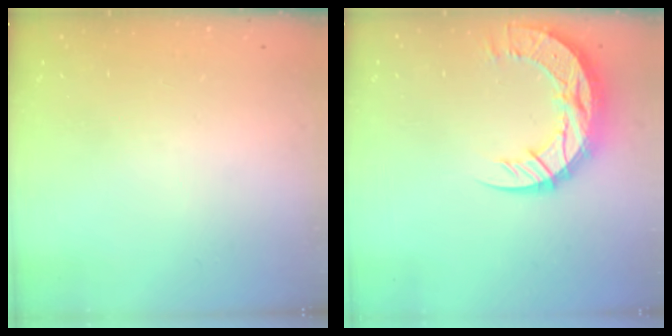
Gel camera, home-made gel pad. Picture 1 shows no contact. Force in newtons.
{"total": 16.1, "press": 16.0, "slide": 1.4}